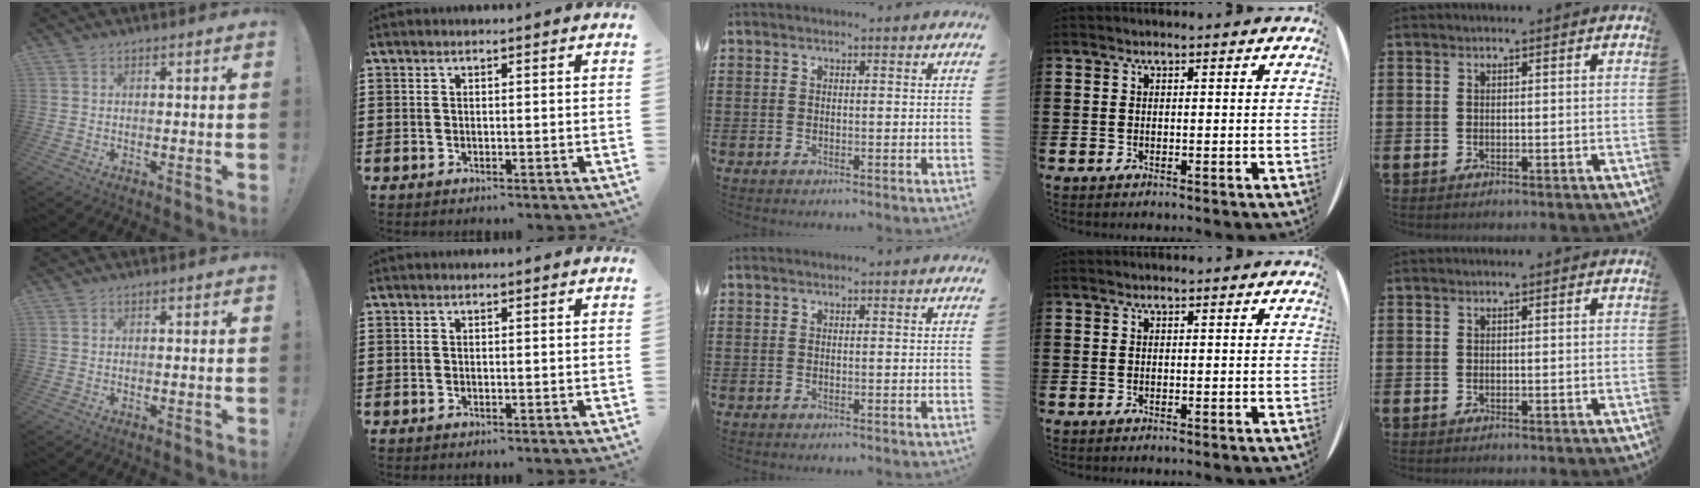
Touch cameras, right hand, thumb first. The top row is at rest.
{}